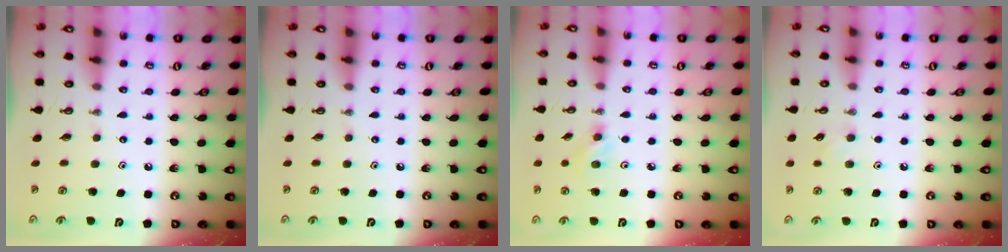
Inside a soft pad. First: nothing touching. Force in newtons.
{"total": 0.0}
{"total": 6.4, "press": 6.3, "slide": 0.8}
{"total": 5.8, "press": 5.3, "slide": 2.3}